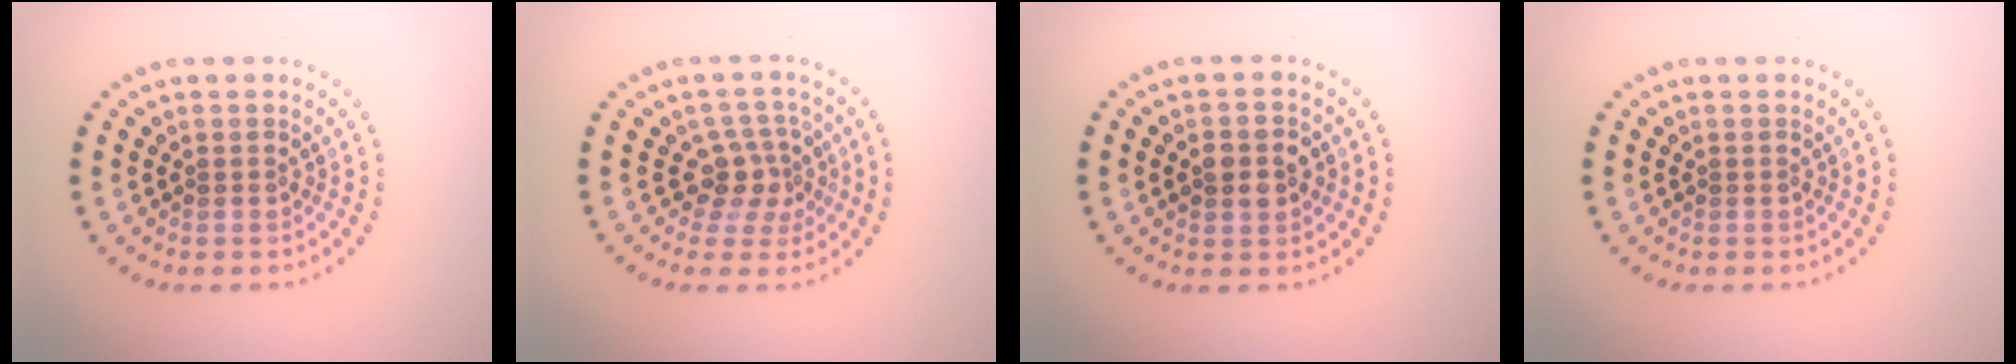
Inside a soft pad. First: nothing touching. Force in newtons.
{"total": 2.8, "press": 2.2, "slide": 1.7}
{"total": 2.7, "press": 2.6, "slide": 0.3}
{"total": 0.0}